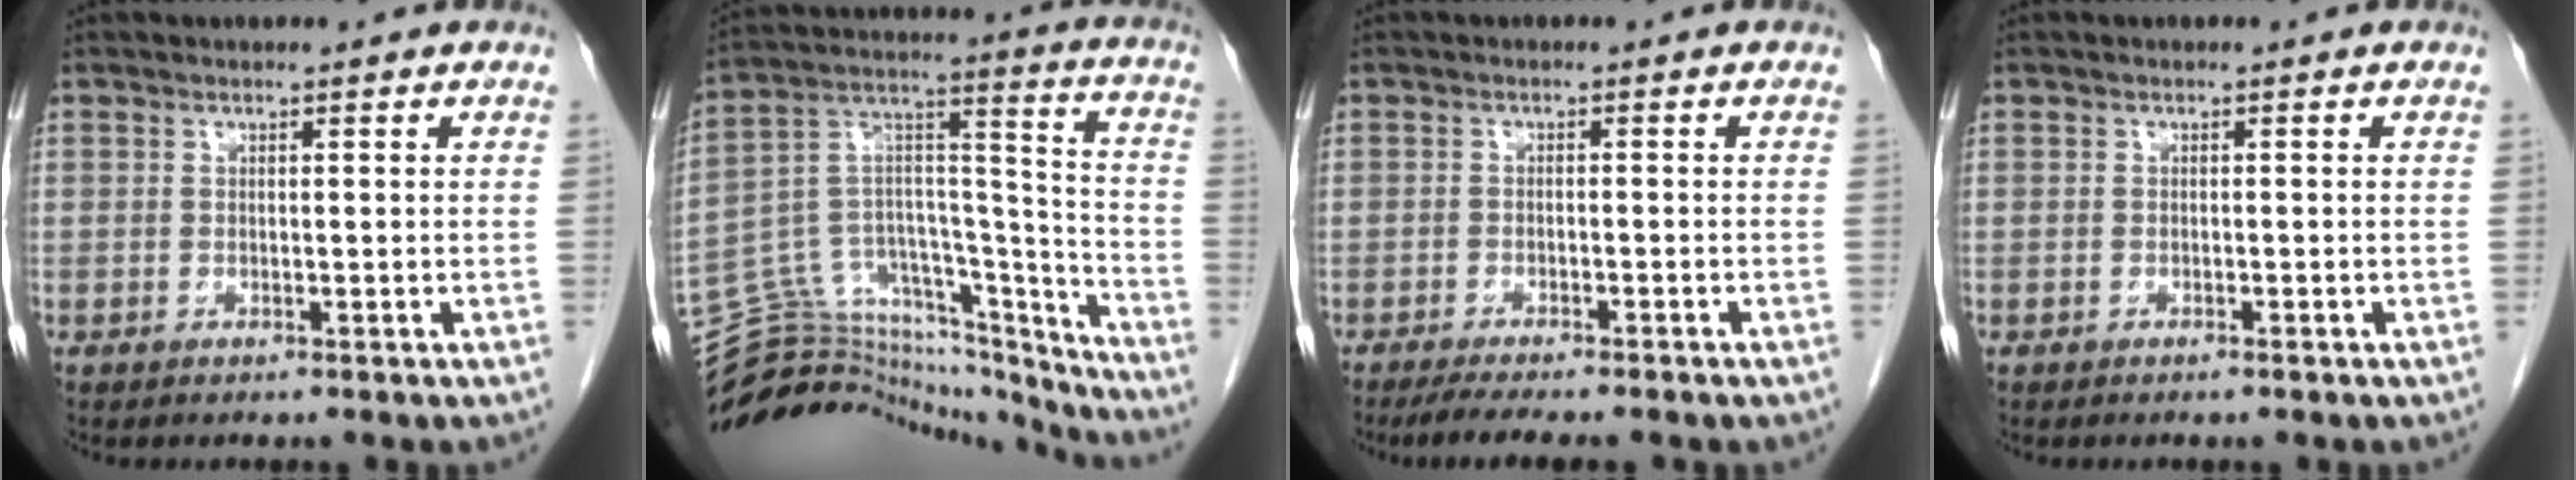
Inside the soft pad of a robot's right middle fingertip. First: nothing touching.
{"total": 27.5, "force": [-25.8, 6.6, 6.7], "torque": [-0.121, 0.043, -0.391]}
{"total": 7.5, "force": [-6.2, 1.1, 4.1], "torque": [-0.053, -0.011, -0.090]}
{"total": 0.6, "force": [-0.5, 0.1, 0.4], "torque": [-0.011, -0.001, -0.006]}